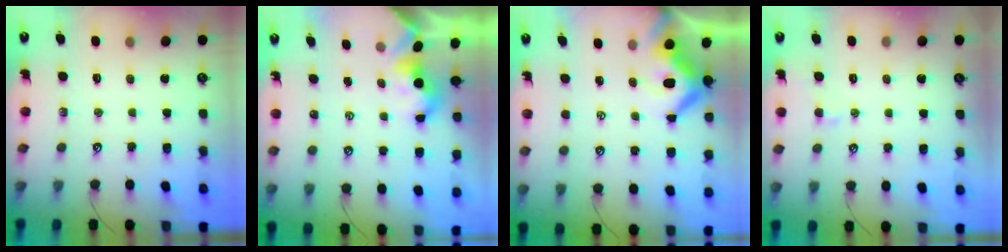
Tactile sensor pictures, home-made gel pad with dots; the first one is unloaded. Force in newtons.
{"total": 1.6, "press": 1.5, "slide": 0.3}
{"total": 6.5, "press": 6.4, "slide": 1.2}
{"total": 1.4, "press": 1.3, "slide": 0.4}